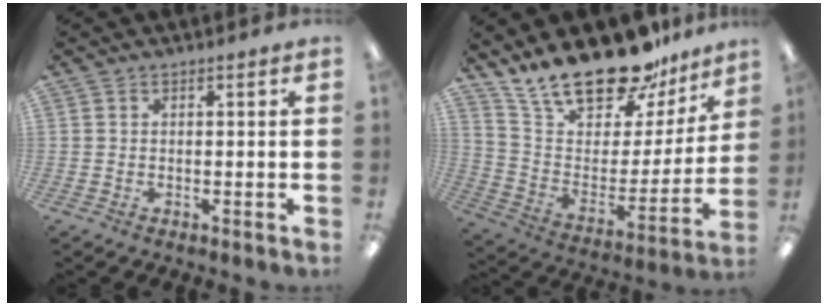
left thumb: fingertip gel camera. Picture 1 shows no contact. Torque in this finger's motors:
{"motor_torque": [0.58, 0.49, 1.57, -1.20, 0.33]}